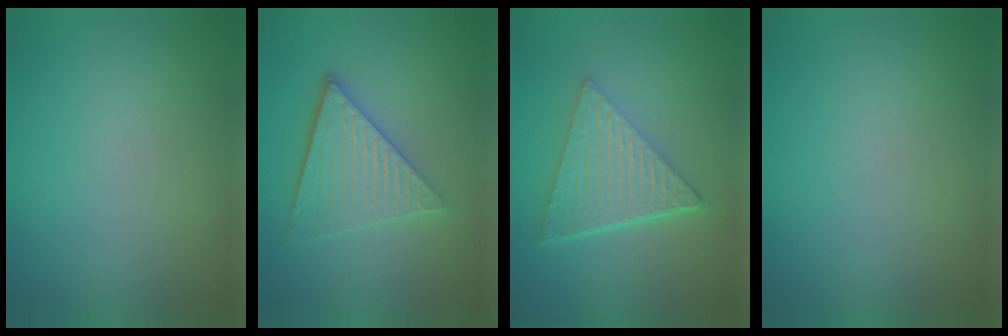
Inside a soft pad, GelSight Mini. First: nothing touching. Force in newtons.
{"total": 5.4, "press": 3.8, "slide": 3.8}
{"total": 6.8, "press": 4.5, "slide": 5.1}
{"total": 0.0}